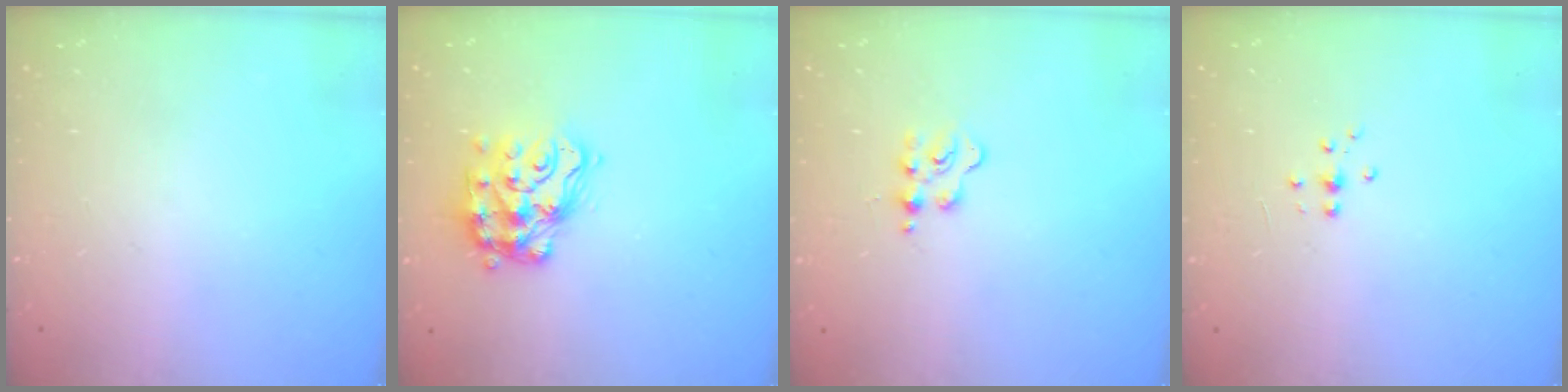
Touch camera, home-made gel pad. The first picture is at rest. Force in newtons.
{"total": 15.1, "press": 15.0, "slide": 0.9}
{"total": 3.7, "press": 3.6, "slide": 0.4}
{"total": 4.4, "press": 4.3, "slide": 0.7}